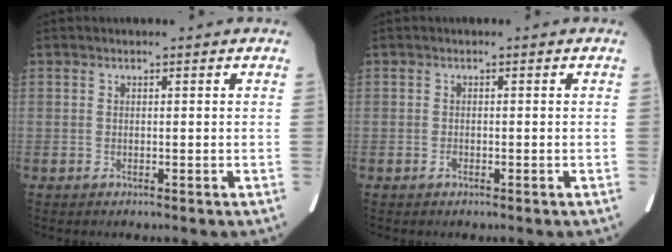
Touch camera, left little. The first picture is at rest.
{"total": 0.5, "force": [-0.3, 0.3, 0.3], "torque": [-0.008, 0.000, -0.004]}